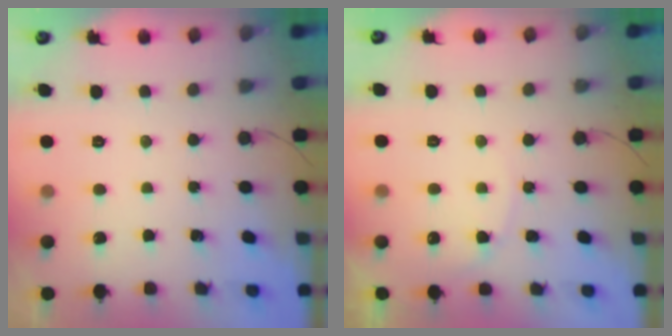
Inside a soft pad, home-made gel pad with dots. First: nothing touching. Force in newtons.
{"total": 6.1, "press": 6.0, "slide": 0.7}